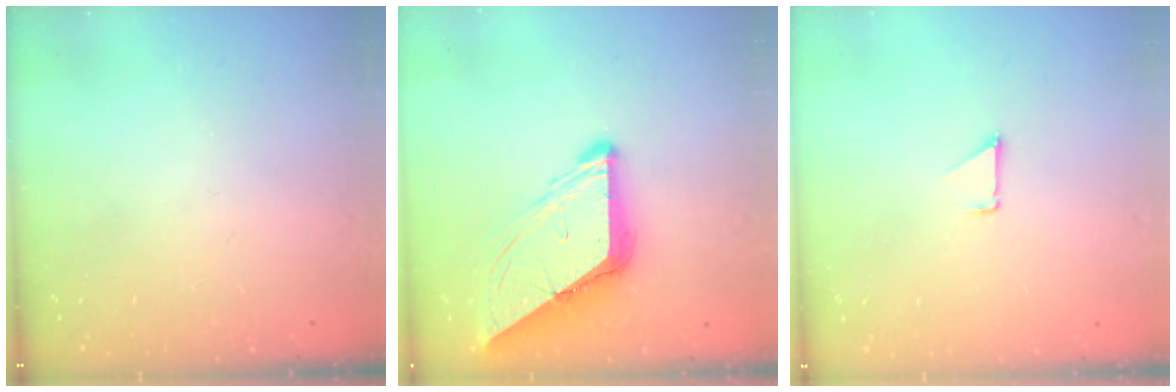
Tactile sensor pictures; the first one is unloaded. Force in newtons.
{"total": 10.6, "press": 10.5, "slide": 1.3}
{"total": 0.9, "press": 0.9, "slide": 0.1}